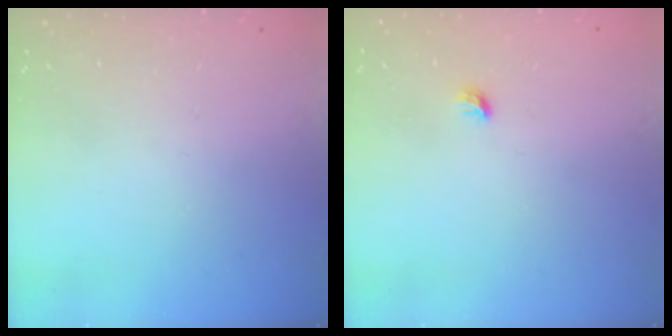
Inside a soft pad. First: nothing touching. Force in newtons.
{"total": 3.6, "press": 3.5, "slide": 1.0}